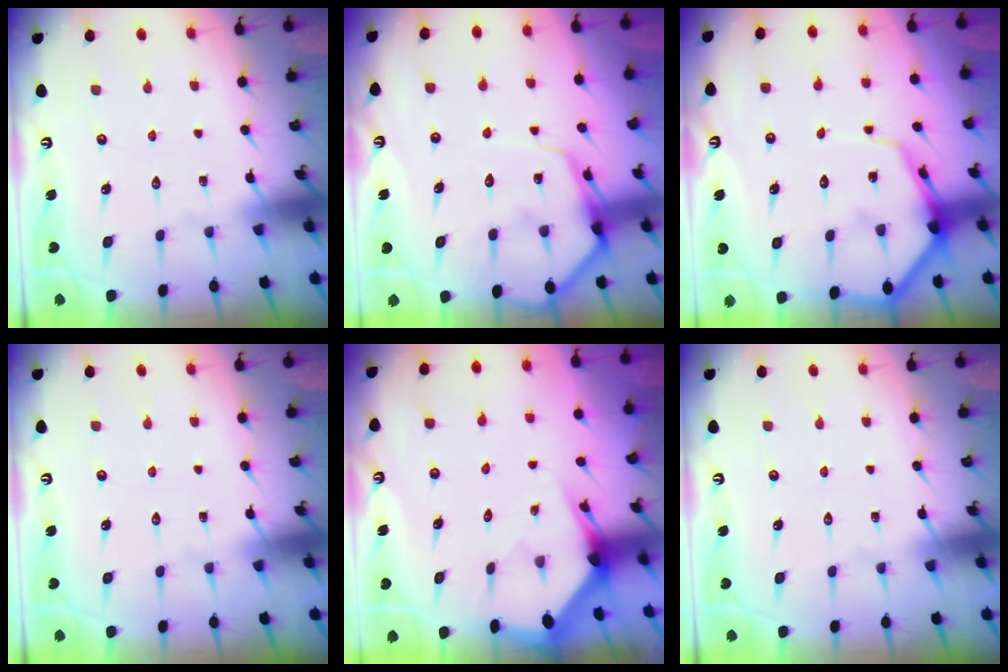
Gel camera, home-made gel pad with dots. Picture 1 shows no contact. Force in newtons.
{"total": 9.0, "press": 8.9, "slide": 1.0}
{"total": 10.0, "press": 10.0, "slide": 0.8}
{"total": 0.0}
{"total": 3.0, "press": 3.0, "slide": 0.2}
{"total": 0.0}